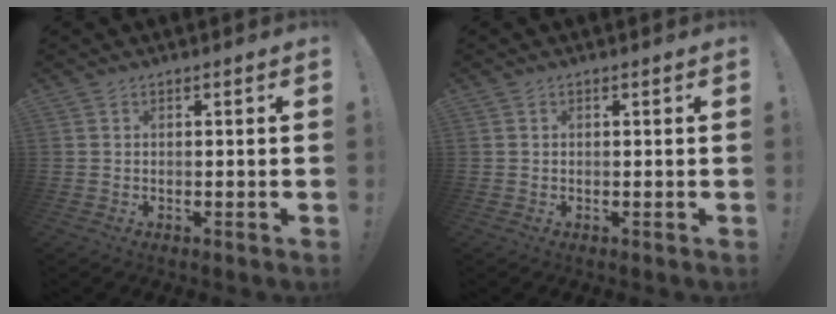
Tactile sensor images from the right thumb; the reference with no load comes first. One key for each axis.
{"total": 0.0}